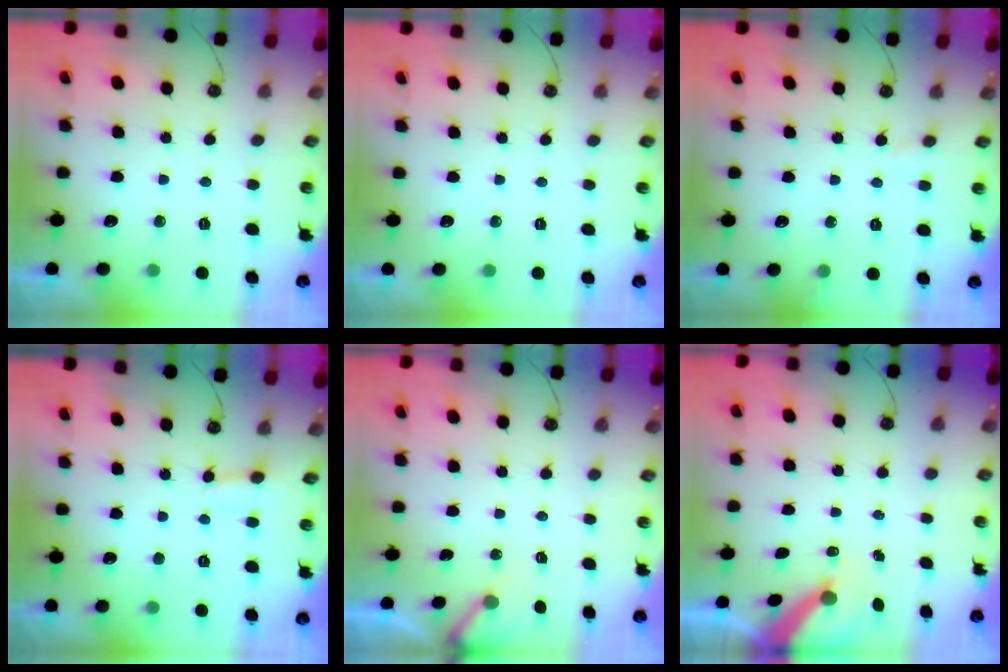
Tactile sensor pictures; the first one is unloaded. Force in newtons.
{"total": 0.0}
{"total": 4.2, "press": 4.2, "slide": 0.4}
{"total": 3.6, "press": 3.6, "slide": 0.8}
{"total": 2.7, "press": 2.7, "slide": 0.2}
{"total": 6.4, "press": 6.4, "slide": 0.6}